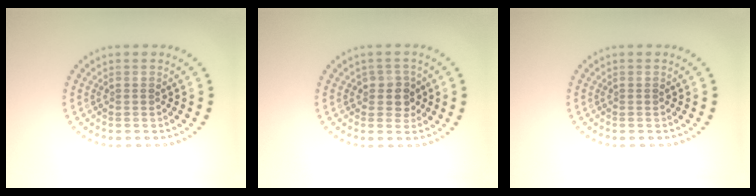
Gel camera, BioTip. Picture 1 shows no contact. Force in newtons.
{"total": 1.9, "press": 1.7, "slide": 0.8}
{"total": 0.0}